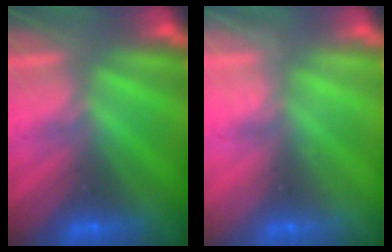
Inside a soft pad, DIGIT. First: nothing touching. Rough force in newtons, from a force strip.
{"total": 2.2}